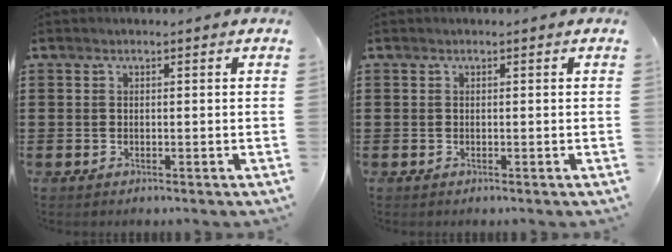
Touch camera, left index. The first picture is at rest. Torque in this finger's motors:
{"motor_torque": [0.01, 0.00, -0.01, 0.00]}